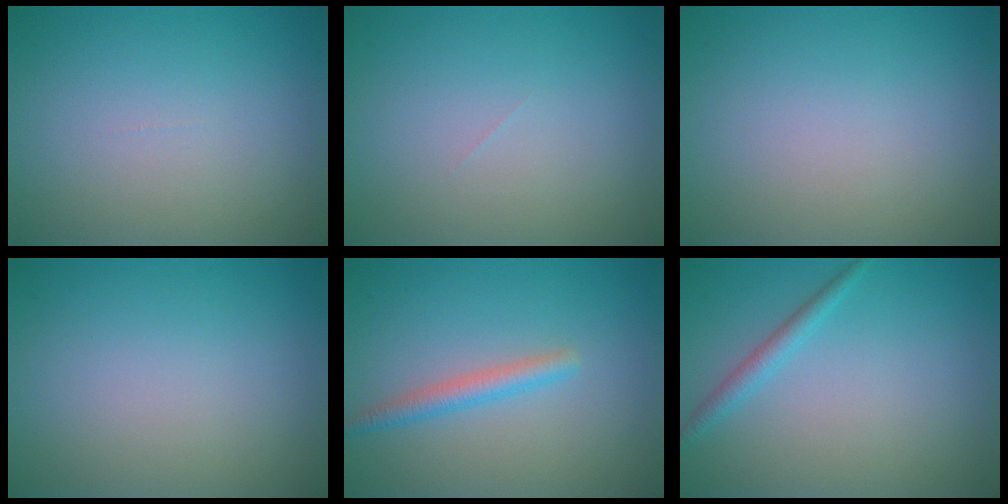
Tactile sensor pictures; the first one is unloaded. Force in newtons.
{"total": 0.0}
{"total": 0.0}
{"total": 0.0}
{"total": 2.0, "press": 2.0, "slide": 0.1}
{"total": 1.5, "press": 1.5, "slide": 0.1}